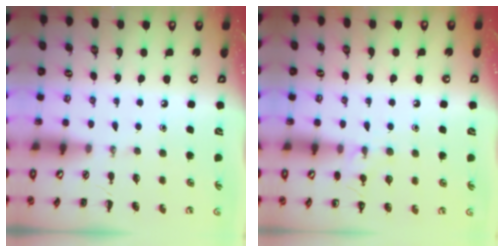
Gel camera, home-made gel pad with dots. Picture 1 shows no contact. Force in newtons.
{"total": 9.1, "press": 8.9, "slide": 2.1}